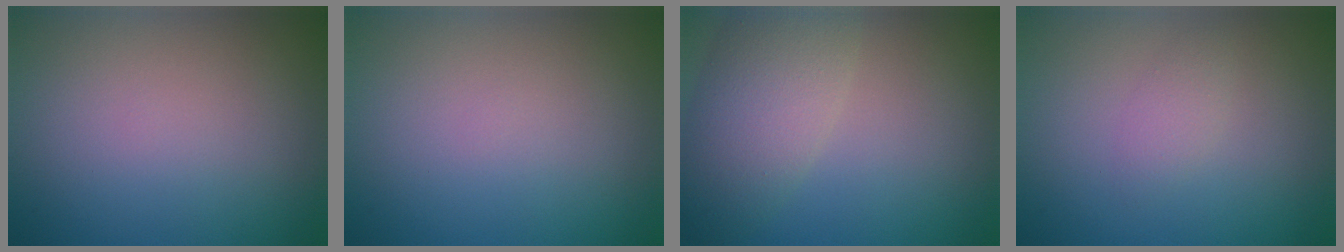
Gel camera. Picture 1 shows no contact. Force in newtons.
{"total": 0.0}
{"total": 5.7, "press": 5.7, "slide": 0.4}
{"total": 1.3, "press": 1.3, "slide": 0.0}